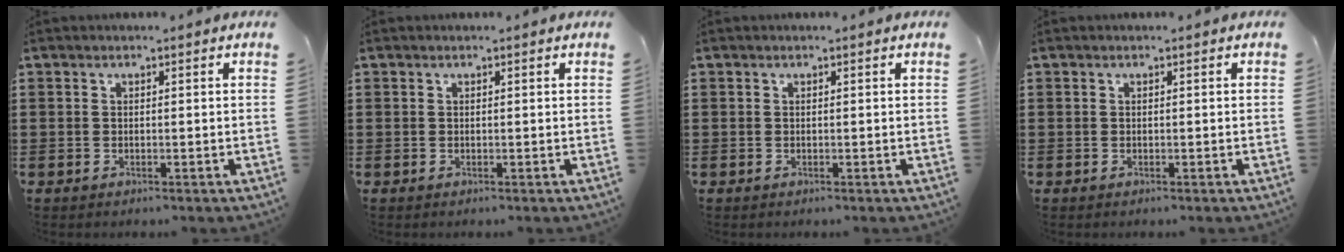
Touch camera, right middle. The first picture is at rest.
{"total": 0.0}
{"total": 0.0}
{"total": 0.0}